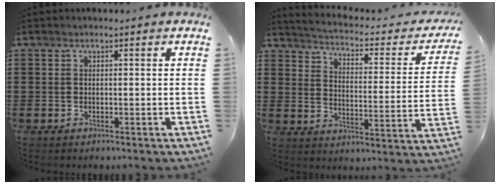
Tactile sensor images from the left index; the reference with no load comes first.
{"total": 2.3, "force": [2.2, -0.2, 0.9], "torque": [-0.037, -0.026, 0.025]}